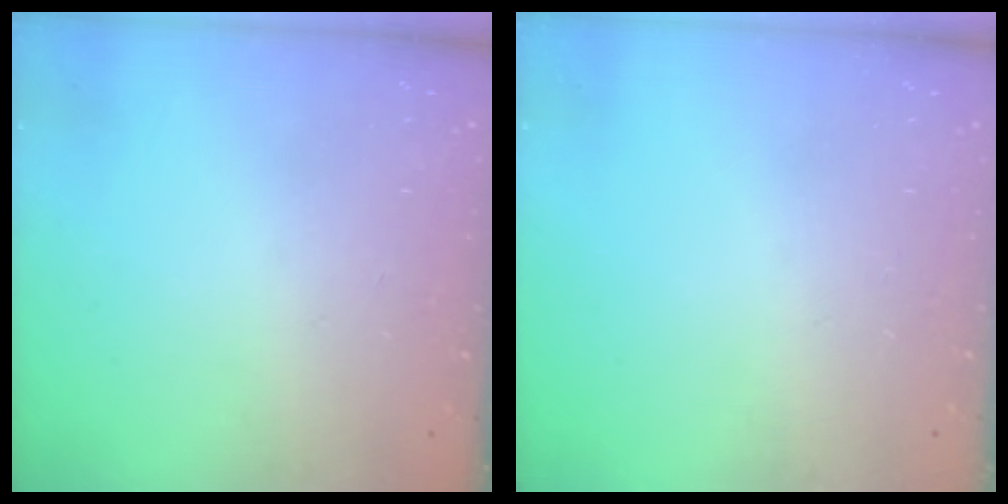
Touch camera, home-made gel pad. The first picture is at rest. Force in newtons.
{"total": 0.0}